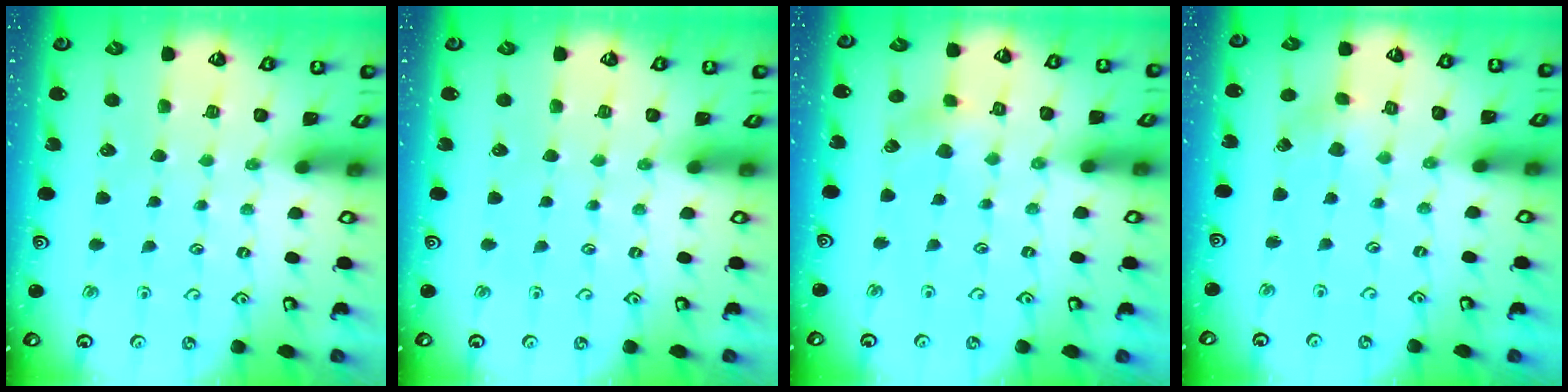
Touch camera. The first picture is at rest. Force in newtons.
{"total": 0.0}
{"total": 3.4, "press": 3.4, "slide": 0.4}
{"total": 1.5, "press": 1.5, "slide": 0.2}